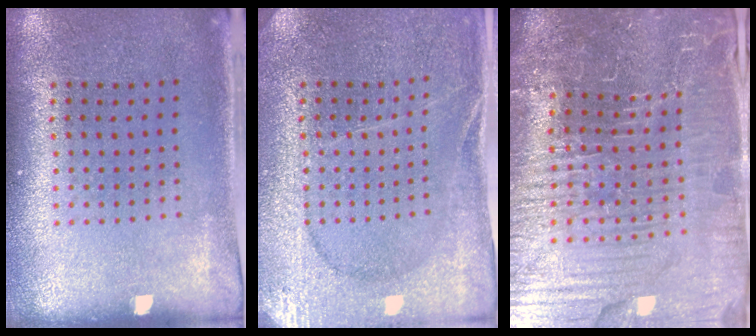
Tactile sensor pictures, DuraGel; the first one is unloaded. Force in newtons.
{"total": 3.0, "press": 2.9, "slide": 0.4}
{"total": 6.4, "press": 5.8, "slide": 2.8}